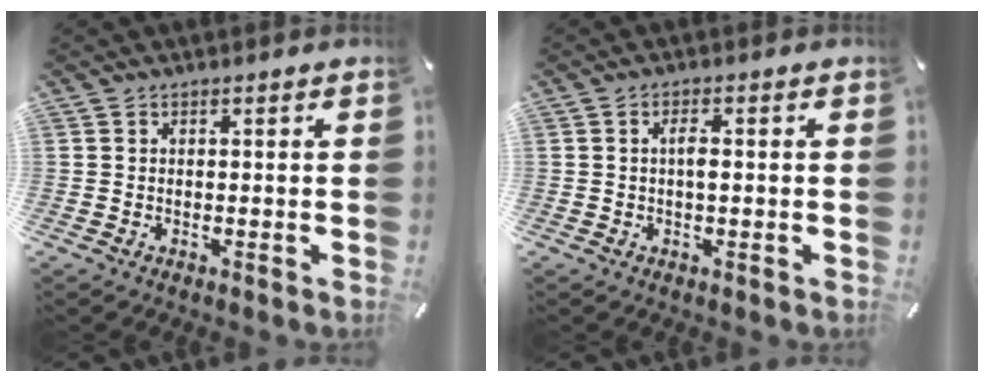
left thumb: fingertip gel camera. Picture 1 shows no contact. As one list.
[{"total": 2.6, "force": [0.1, 0.8, 2.4], "torque": [-0.047, 0.001, 0.000]}]